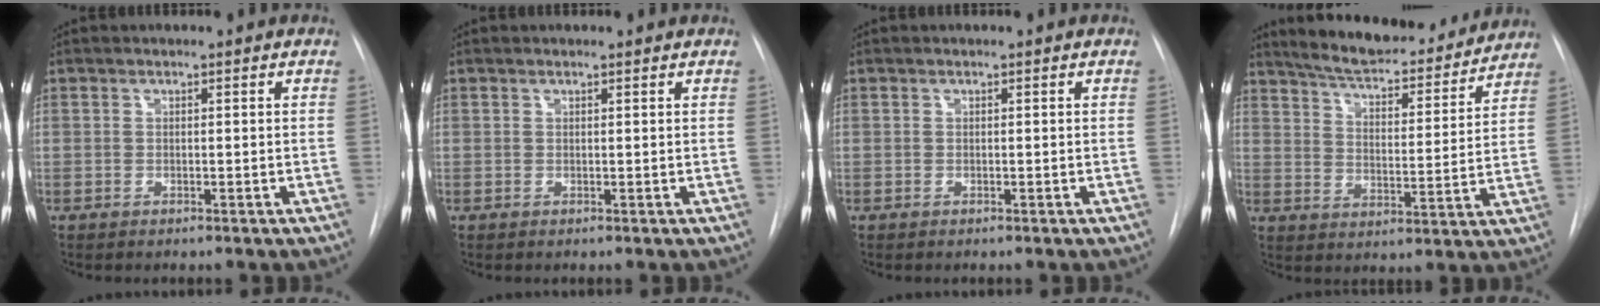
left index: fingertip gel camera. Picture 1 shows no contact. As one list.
[{"total": 1.2, "force": [1.2, 0.0, 0.1], "torque": [-0.010, 0.007, 0.016]}, {"total": 0.0}, {"total": 19.4, "force": [17.5, 4.0, 7.2], "torque": [-0.103, -0.009, 0.244]}]